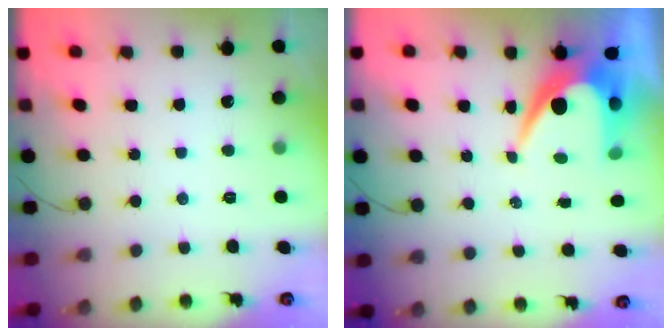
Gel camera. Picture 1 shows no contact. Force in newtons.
{"total": 8.5, "press": 8.5, "slide": 0.6}